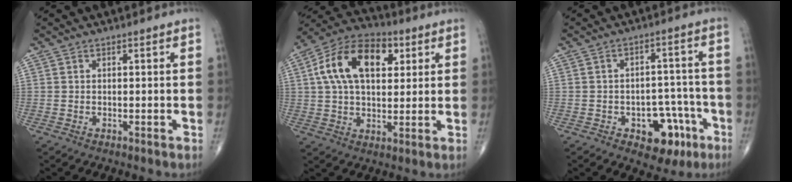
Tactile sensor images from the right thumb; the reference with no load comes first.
{"total": 16.8, "force": [4.7, 9.9, 12.6], "torque": [-0.203, 0.014, 0.073]}
{"total": 10.1, "force": [-4.6, 6.3, 6.4], "torque": [-0.045, 0.039, -0.055]}